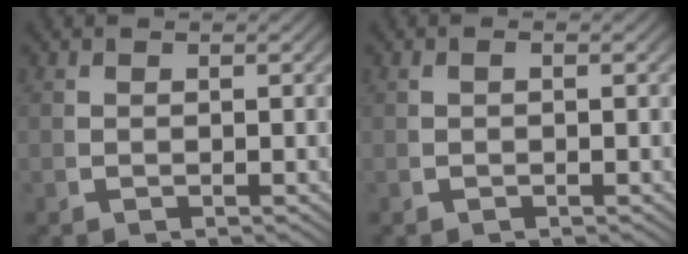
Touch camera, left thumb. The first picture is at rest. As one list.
[{"total": 0.0}]